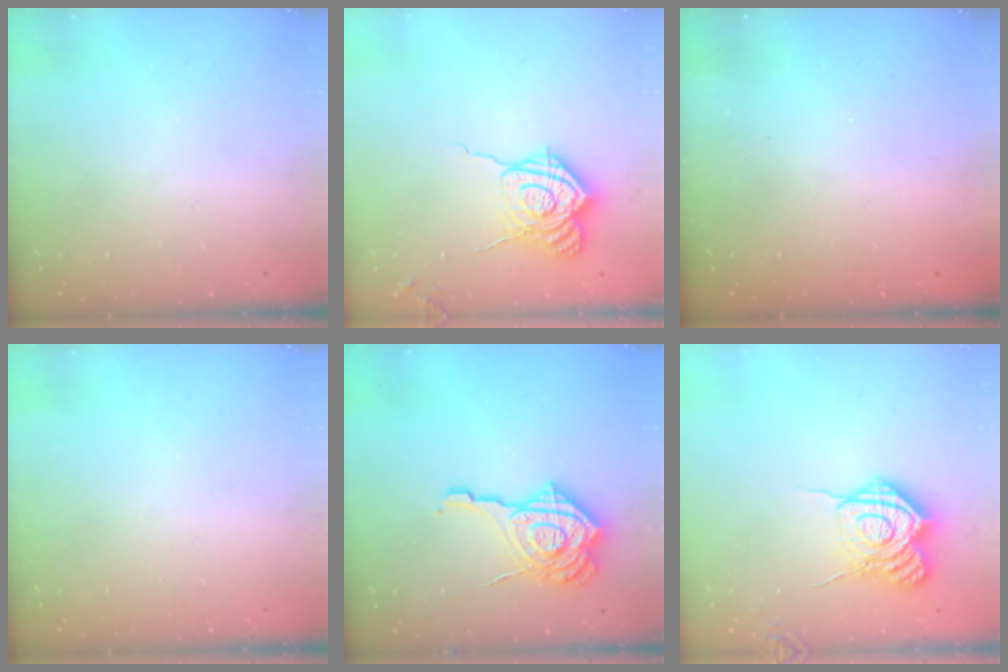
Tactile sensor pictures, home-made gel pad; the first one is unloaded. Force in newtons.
{"total": 16.2, "press": 16.2, "slide": 0.5}
{"total": 2.4, "press": 2.2, "slide": 0.8}
{"total": 0.0}
{"total": 18.9, "press": 18.8, "slide": 1.9}
{"total": 15.5, "press": 15.5, "slide": 1.1}